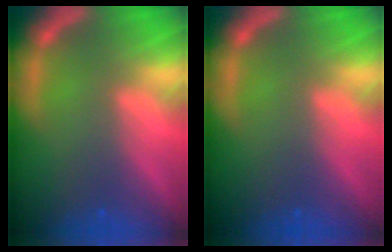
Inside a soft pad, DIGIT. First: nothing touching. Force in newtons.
{"total": 0.0}